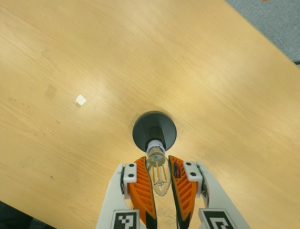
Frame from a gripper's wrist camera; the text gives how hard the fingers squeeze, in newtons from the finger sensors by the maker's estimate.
{"total": 21.2, "left": 25.8, "right": 16.5}